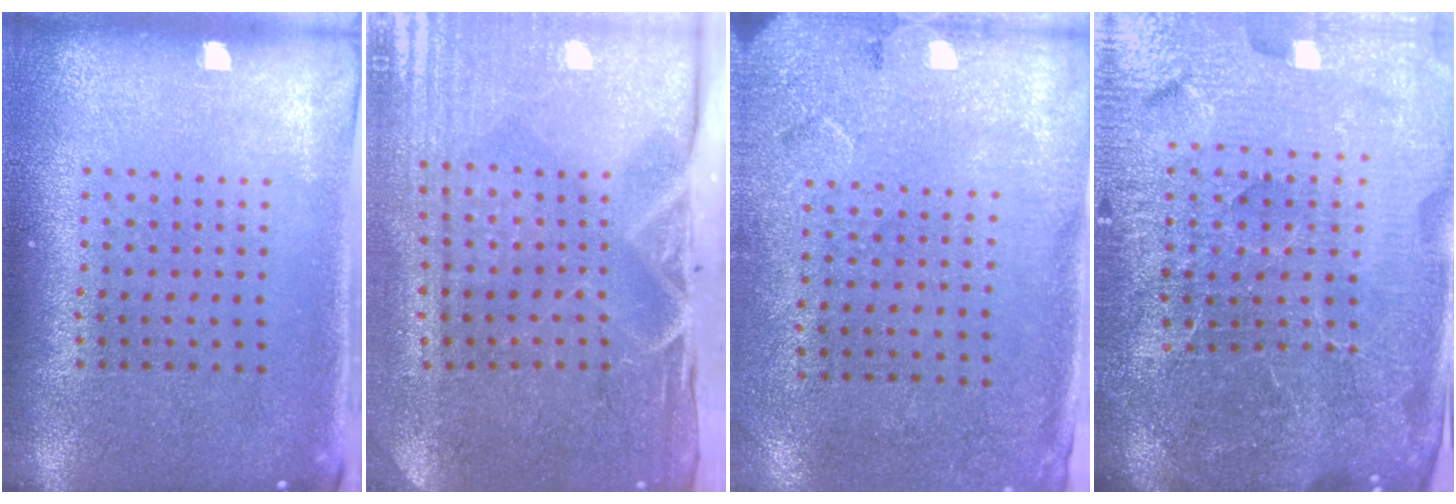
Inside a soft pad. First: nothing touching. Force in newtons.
{"total": 4.8, "press": 4.1, "slide": 2.6}
{"total": 2.7, "press": 2.2, "slide": 1.6}
{"total": 6.1, "press": 5.4, "slide": 2.9}